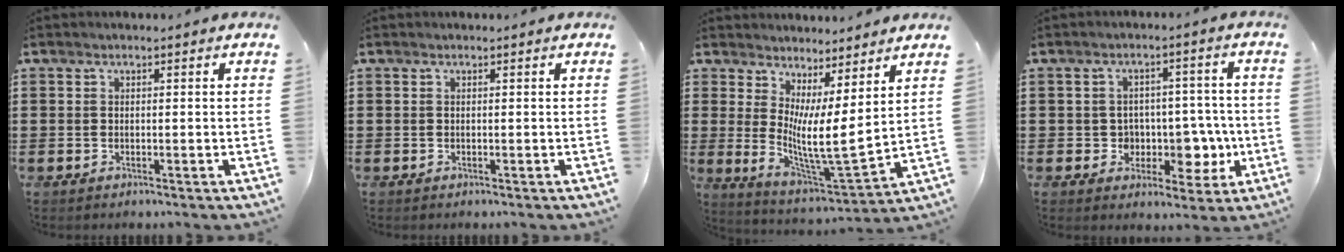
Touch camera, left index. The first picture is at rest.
{"total": 0.0}
{"total": 7.9, "force": [2.4, 1.5, 7.3], "torque": [-0.140, -0.043, 0.039]}
{"total": 6.2, "force": [0.0, 5.8, 2.3], "torque": [-0.041, -0.010, 0.005]}